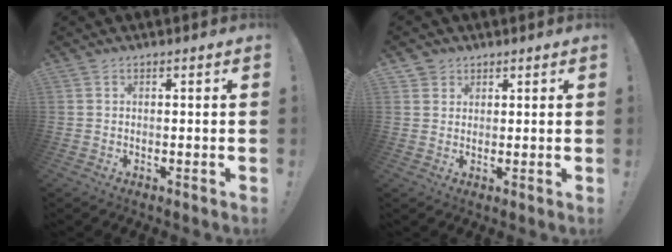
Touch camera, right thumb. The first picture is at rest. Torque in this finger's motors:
{"motor_torque": [-0.30, 0.15, -0.01, 0.00, 0.04]}